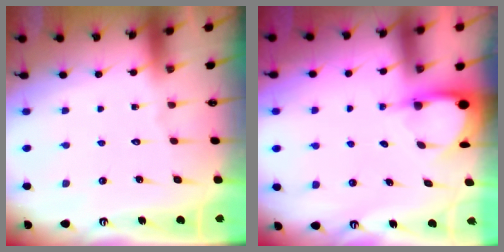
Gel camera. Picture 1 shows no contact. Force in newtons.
{"total": 3.4, "press": 3.4, "slide": 0.2}